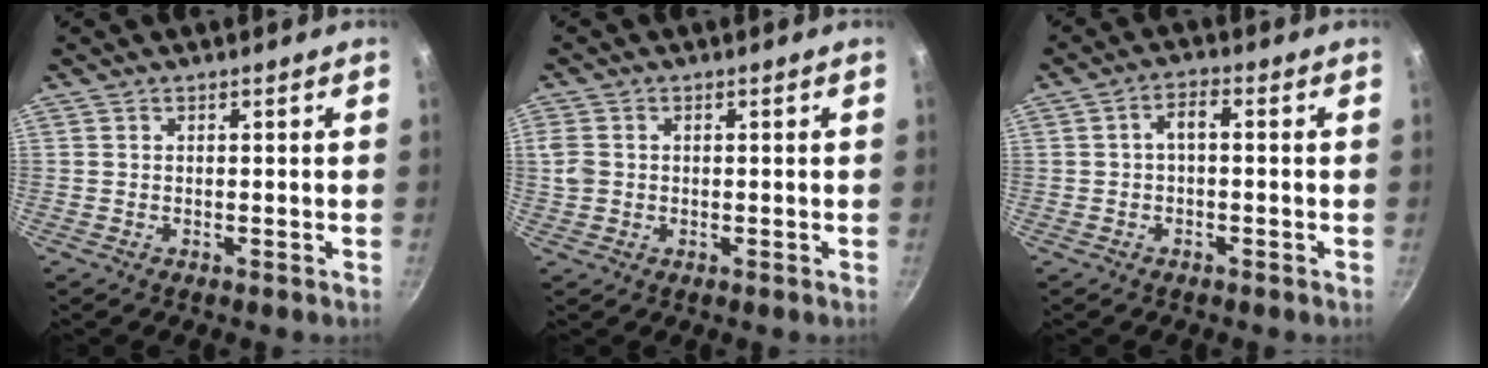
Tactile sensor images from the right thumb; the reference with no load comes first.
{"total": 3.4, "force": [0.2, 2.8, 1.8], "torque": [-0.033, 0.001, 0.004]}
{"total": 3.2, "force": [-0.4, 1.7, 2.8], "torque": [-0.051, 0.022, -0.009]}